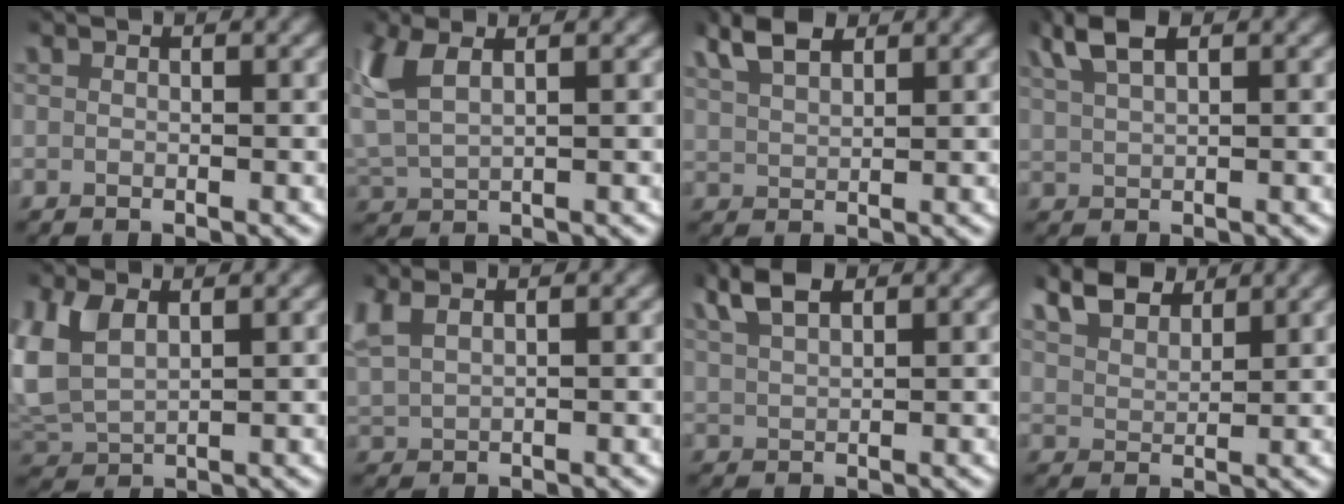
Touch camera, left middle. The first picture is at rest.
{"total": 4.7, "force": [2.2, 2.7, 3.1], "torque": [-0.098, -0.002, 0.045]}
{"total": 3.8, "force": [3.1, 1.4, 1.6], "torque": [-0.044, -0.002, 0.063]}
{"total": 3.7, "force": [2.7, 1.2, 2.2], "torque": [-0.052, 0.006, 0.051]}
{"total": 6.4, "force": [1.2, 5.1, 3.7], "torque": [-0.129, -0.014, 0.031]}
{"total": 4.0, "force": [2.1, 2.6, 2.3], "torque": [-0.068, 0.005, 0.041]}
{"total": 3.5, "force": [2.9, 1.1, 1.7], "torque": [-0.043, 0.003, 0.057]}
{"total": 5.5, "force": [4.4, 2.6, 2.0], "torque": [-0.052, 0.000, 0.078]}